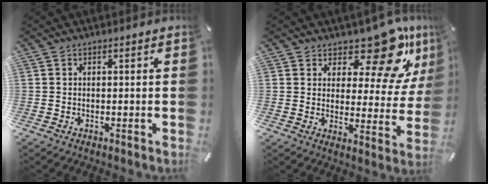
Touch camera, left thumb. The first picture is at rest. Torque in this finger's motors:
{"motor_torque": [1.25, 0.50, 0.39, -0.03, 0.04]}